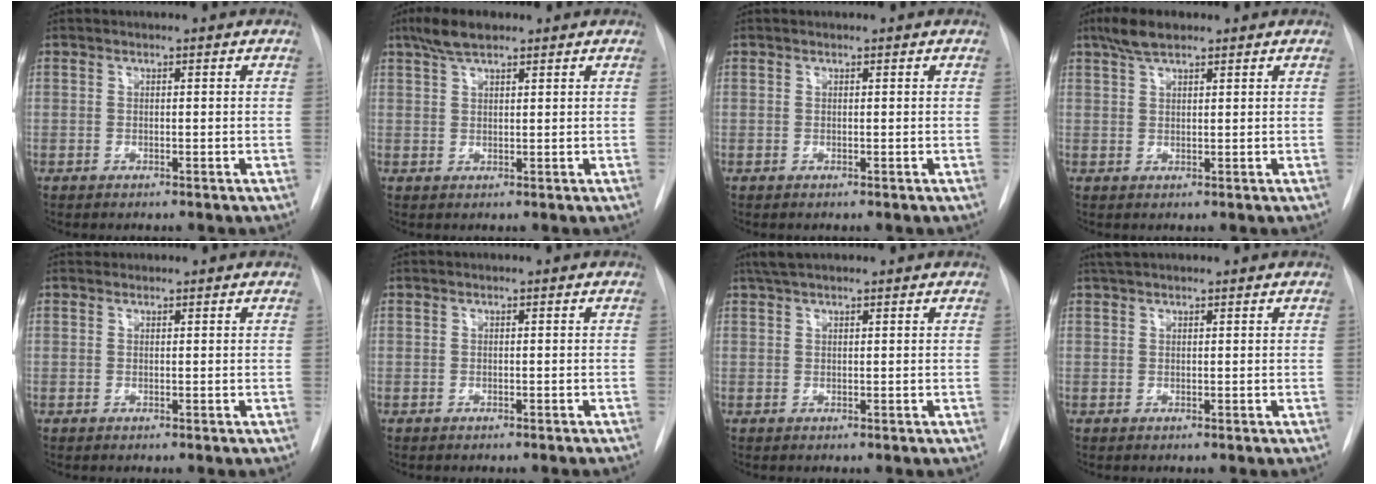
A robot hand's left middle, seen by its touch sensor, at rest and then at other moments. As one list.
[{"total": 4.6, "force": [3.3, 1.3, 2.8], "torque": [-0.061, 0.013, 0.061]}, {"total": 0.0}, {"total": 4.2, "force": [3.1, 1.2, 2.6], "torque": [-0.056, 0.012, 0.057]}, {"total": 0.7, "force": [0.6, 0.3, -0.1], "torque": [-0.001, 0.011, 0.010]}, {"total": 1.4, "force": [-1.3, 0.0, 0.5], "torque": [-0.008, 0.001, -0.016]}, {"total": 3.7, "force": [3.0, 0.8, 2.1], "torque": [-0.039, 0.026, 0.054]}, {"total": 2.8, "force": [2.4, 0.6, 1.4], "torque": [-0.024, 0.026, 0.043]}]